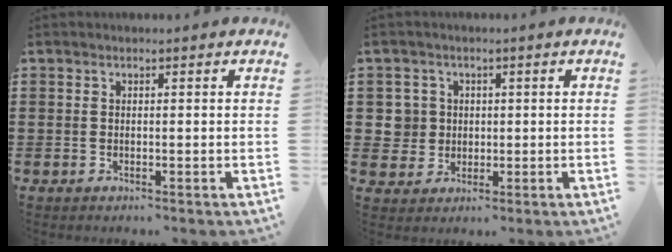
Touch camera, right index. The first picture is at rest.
{"total": 4.0, "force": [0.3, 3.9, 0.8], "torque": [-0.035, 0.013, 0.004]}